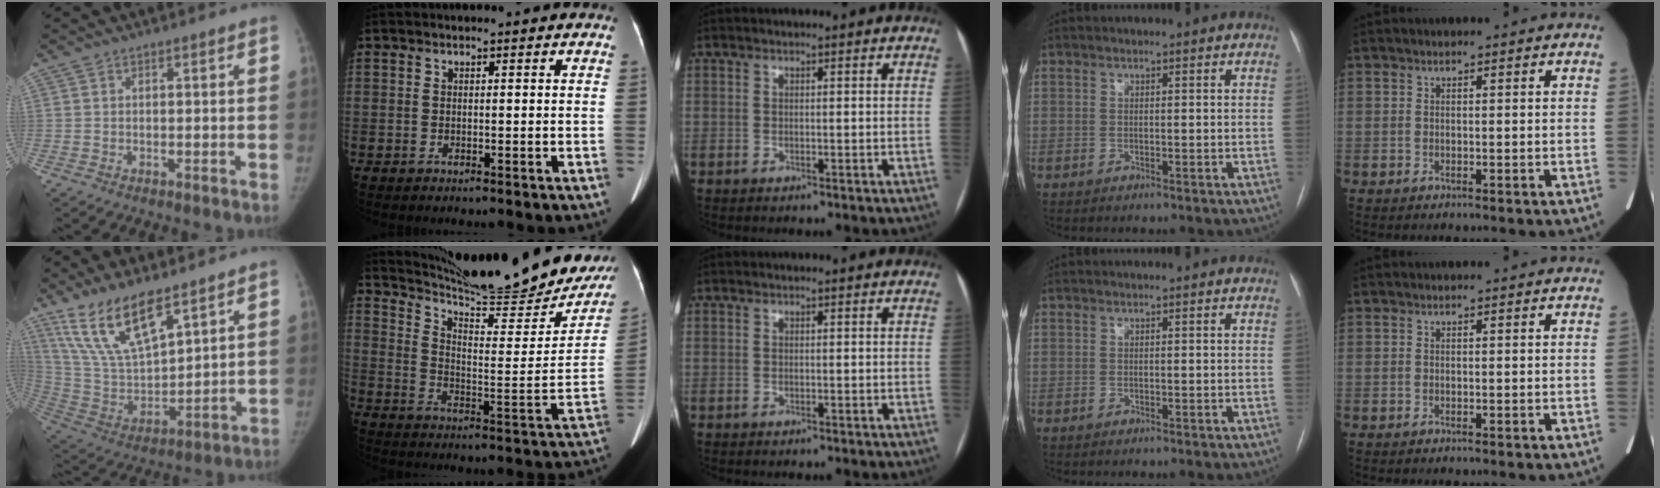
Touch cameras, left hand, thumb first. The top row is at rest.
{"thumb": {"total": 16.7, "force": [11.1, 6.2, 10.9], "torque": [-0.183, -0.050, 0.230]}, "index": {"total": 26.2, "force": [23.2, 3.2, 11.9], "torque": [-0.190, -0.069, 0.309]}}